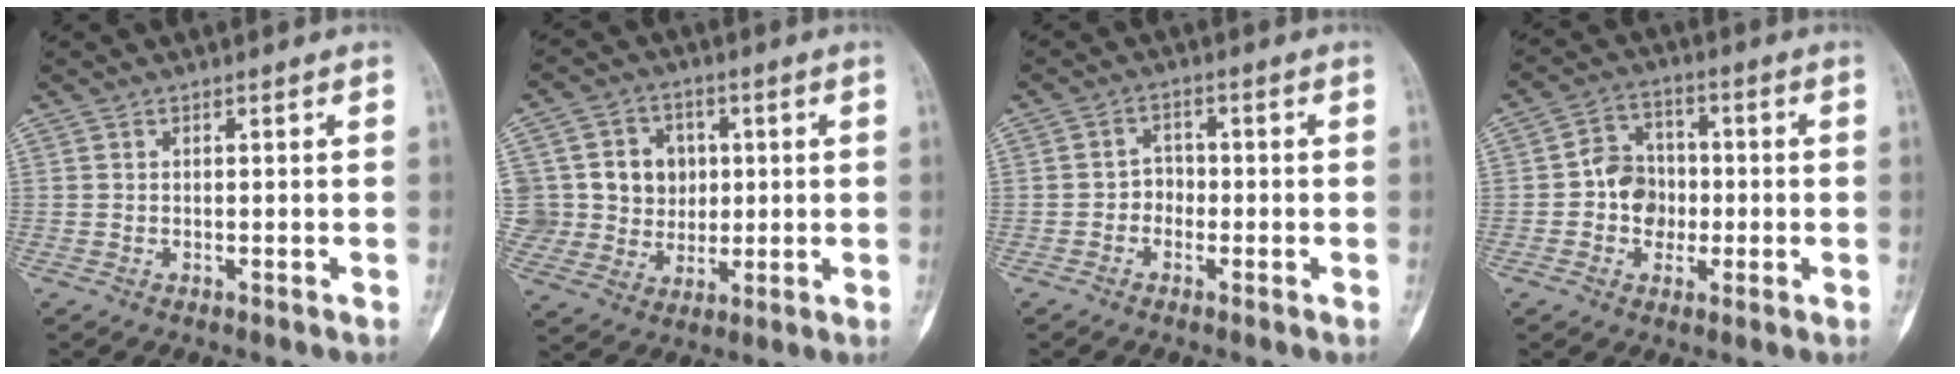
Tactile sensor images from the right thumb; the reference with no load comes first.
{"total": 13.0, "force": [2.2, 12.1, 4.1], "torque": [-0.027, 0.021, 0.052]}
{"total": 3.0, "force": [-1.2, 2.6, 1.0], "torque": [0.010, 0.015, -0.032]}
{"total": 7.1, "force": [-0.9, 6.1, 3.5], "torque": [-0.021, 0.019, -0.026]}